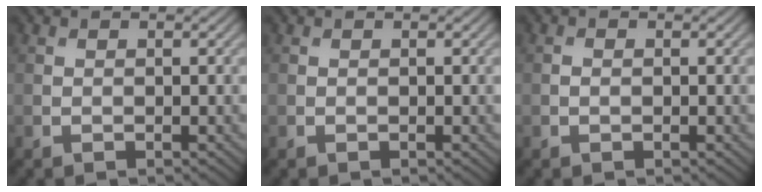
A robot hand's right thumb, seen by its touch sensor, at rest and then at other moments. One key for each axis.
{"total": 0.0}
{"total": 0.6, "fx": -0.1, "fy": 0.3, "fz": 0.5, "tx": -0.010, "ty": 0.001, "tz": -0.002}